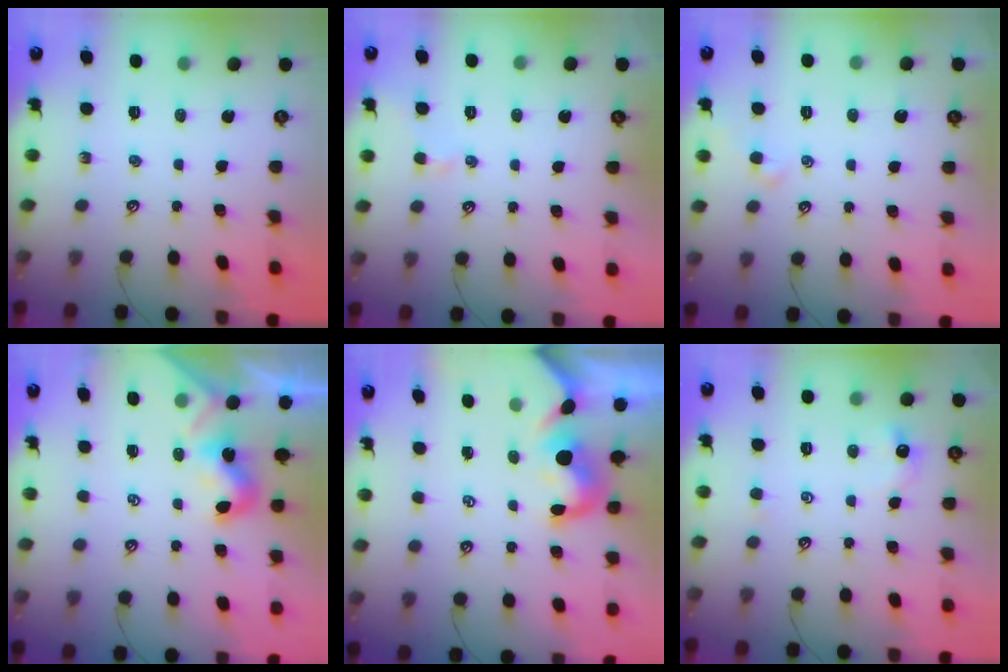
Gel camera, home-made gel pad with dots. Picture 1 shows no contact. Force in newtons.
{"total": 0.8, "press": 0.7, "slide": 0.5}
{"total": 1.6, "press": 1.5, "slide": 0.4}
{"total": 1.8, "press": 1.8, "slide": 0.5}
{"total": 1.4, "press": 1.1, "slide": 0.9}
{"total": 0.8, "press": 0.6, "slide": 0.5}